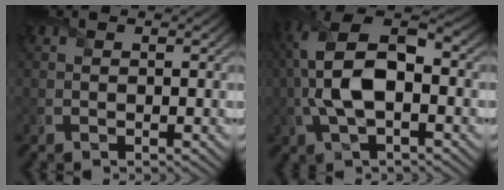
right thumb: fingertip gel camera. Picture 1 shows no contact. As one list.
[{"total": 11.3, "force": [-0.7, 5.8, 9.7], "torque": [-0.228, 0.012, -0.013]}]